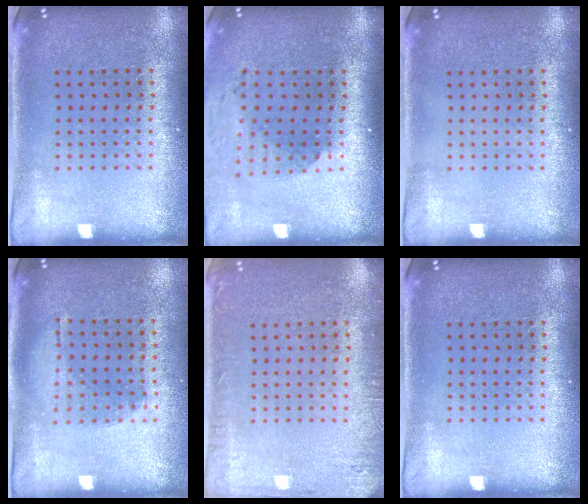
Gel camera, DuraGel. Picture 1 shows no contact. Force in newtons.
{"total": 1.8, "press": 1.4, "slide": 1.1}
{"total": 0.0}
{"total": 1.1, "press": 0.8, "slide": 0.7}
{"total": 2.2, "press": 2.1, "slide": 0.3}
{"total": 0.0}